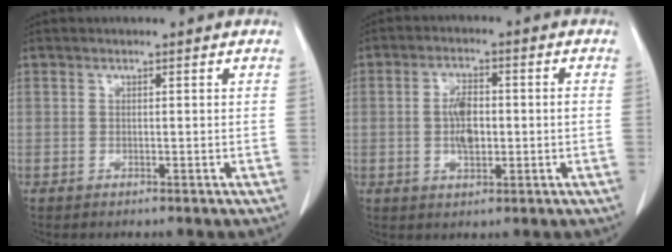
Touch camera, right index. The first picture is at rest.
{"total": 5.4, "force": [-0.4, 2.2, 4.9], "torque": [-0.098, 0.007, -0.007]}